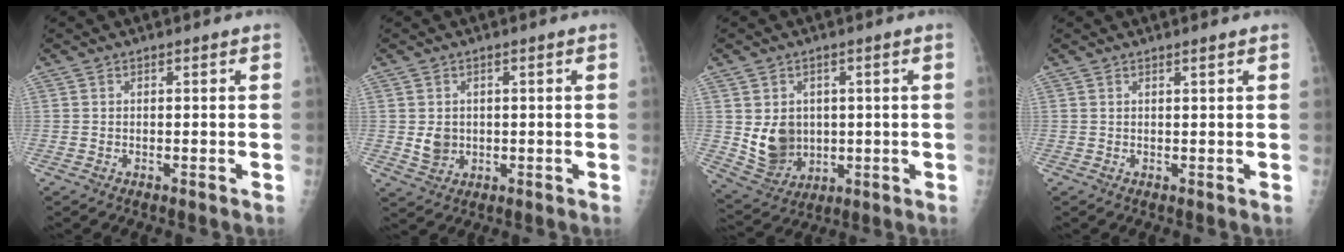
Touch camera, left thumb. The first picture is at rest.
{"total": 3.9, "force": [0.1, 3.3, 2.0], "torque": [-0.021, -0.003, 0.011]}
{"total": 9.6, "force": [0.4, 7.8, 5.5], "torque": [-0.067, -0.014, 0.030]}
{"total": 0.9, "force": [0.6, -0.1, 0.6], "torque": [-0.011, -0.003, 0.011]}